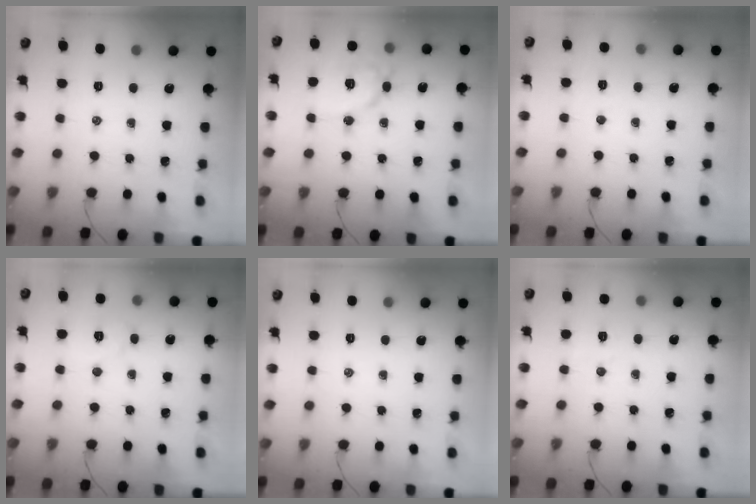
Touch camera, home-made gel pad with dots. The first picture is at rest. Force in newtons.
{"total": 10.9, "press": 10.8, "slide": 1.0}
{"total": 1.9, "press": 1.8, "slide": 0.6}
{"total": 5.4, "press": 5.4, "slide": 0.6}
{"total": 0.0}
{"total": 3.7, "press": 3.6, "slide": 0.8}